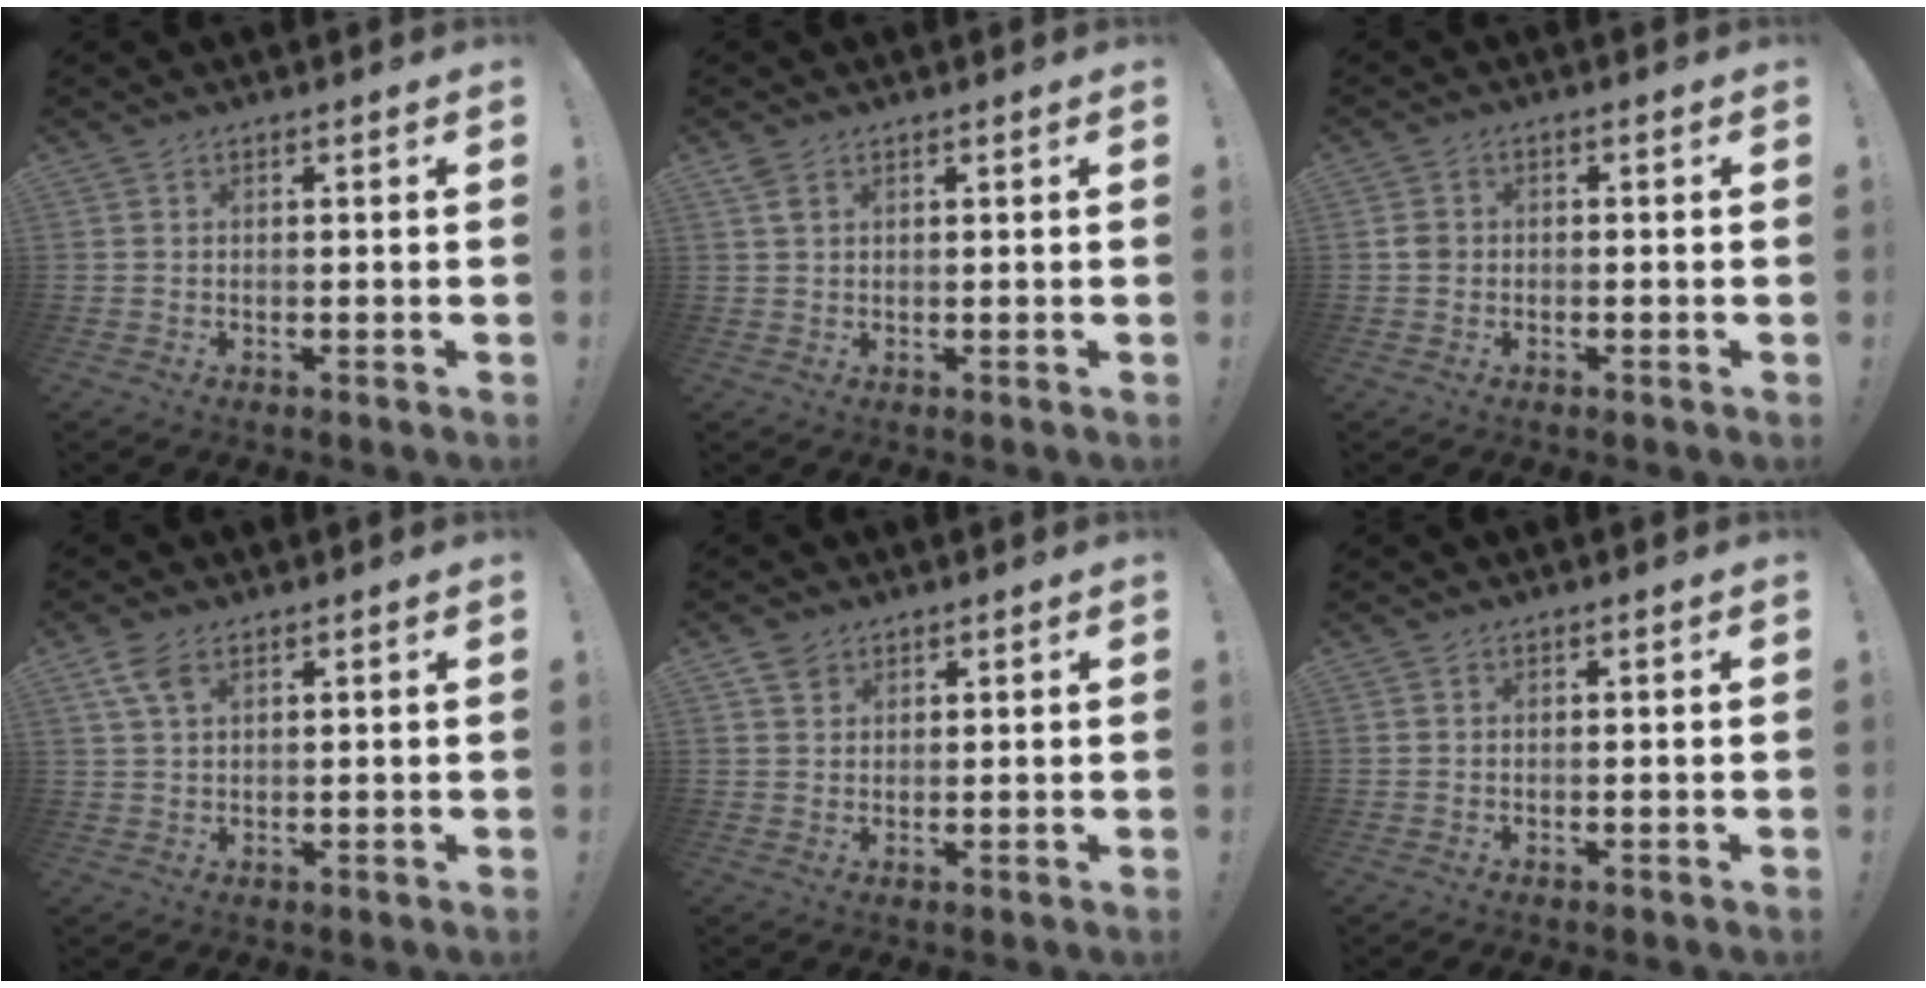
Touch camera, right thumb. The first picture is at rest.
{"total": 2.4, "force": [1.4, 1.1, 1.6], "torque": [-0.028, -0.005, 0.025]}
{"total": 2.4, "force": [-1.0, 1.8, 1.2], "torque": [-0.027, 0.012, -0.017]}
{"total": 5.6, "force": [2.9, 2.7, 3.9], "torque": [-0.076, -0.007, 0.056]}
{"total": 3.2, "force": [2.2, 2.1, 0.9], "torque": [-0.008, -0.009, 0.040]}
{"total": 0.0}